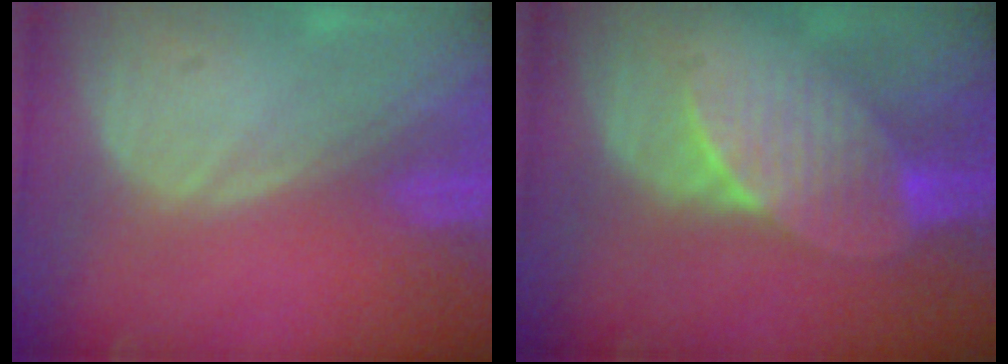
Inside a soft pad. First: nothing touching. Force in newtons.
{"total": 7.4, "press": 6.9, "slide": 2.6}